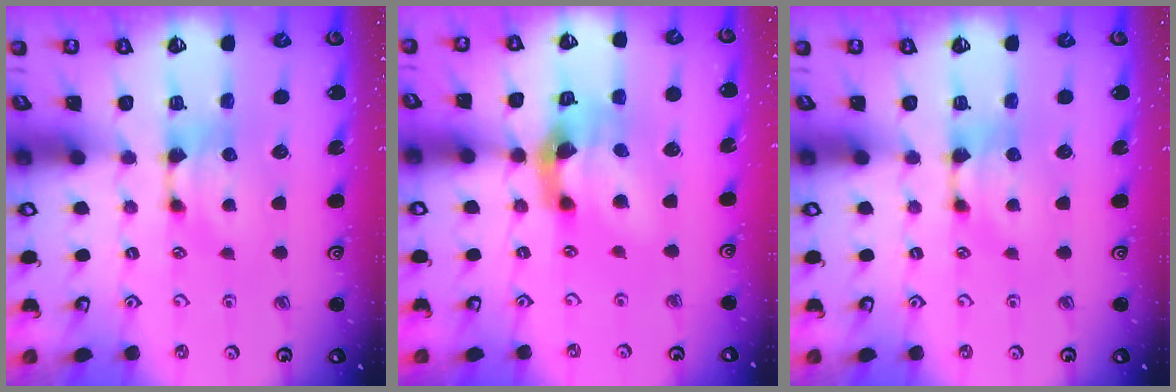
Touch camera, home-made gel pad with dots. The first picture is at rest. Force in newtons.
{"total": 7.2, "press": 6.7, "slide": 2.8}
{"total": 0.0}